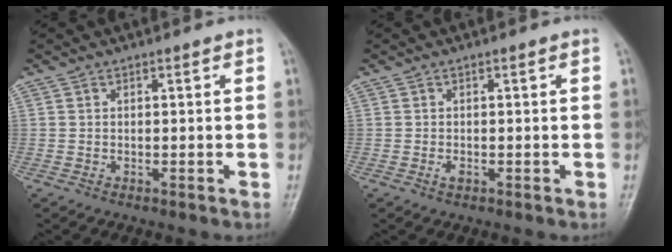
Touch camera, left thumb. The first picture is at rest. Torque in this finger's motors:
{"motor_torque": [-0.02, 0.15, 0.21, 0.05, 0.00]}